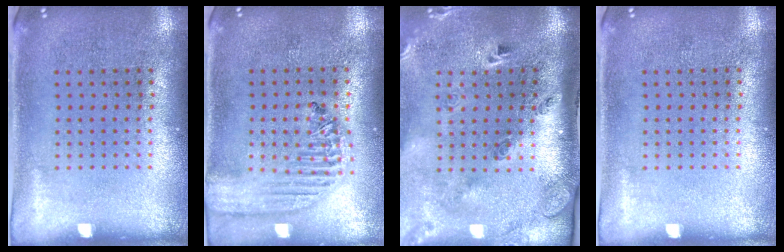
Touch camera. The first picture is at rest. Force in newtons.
{"total": 2.0, "press": 1.8, "slide": 0.9}
{"total": 3.0, "press": 1.9, "slide": 2.2}
{"total": 0.0}